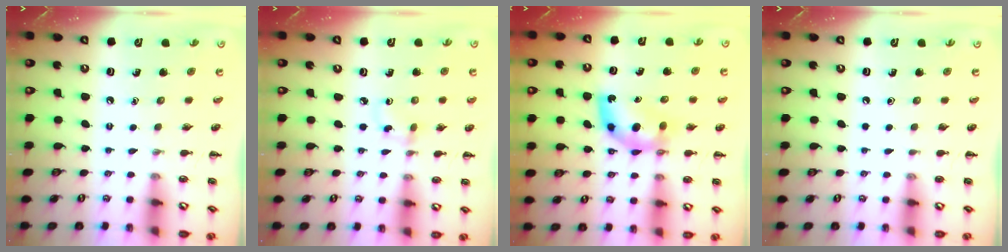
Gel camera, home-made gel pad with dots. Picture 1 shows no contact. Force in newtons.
{"total": 2.4, "press": 2.1, "slide": 1.1}
{"total": 7.9, "press": 7.9, "slide": 0.9}
{"total": 0.0}